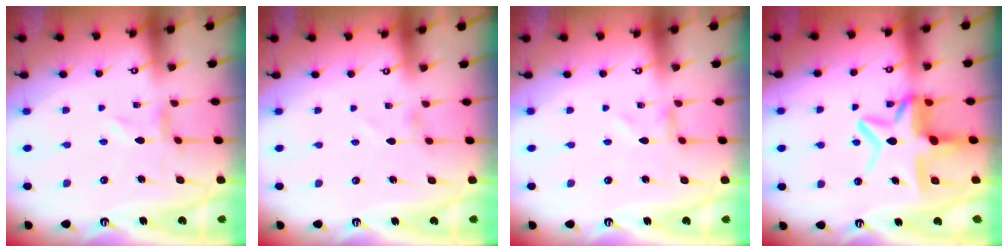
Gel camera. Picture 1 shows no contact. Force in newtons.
{"total": 0.6, "press": 0.6, "slide": 0.1}
{"total": 0.0}
{"total": 13.2, "press": 13.1, "slide": 2.1}